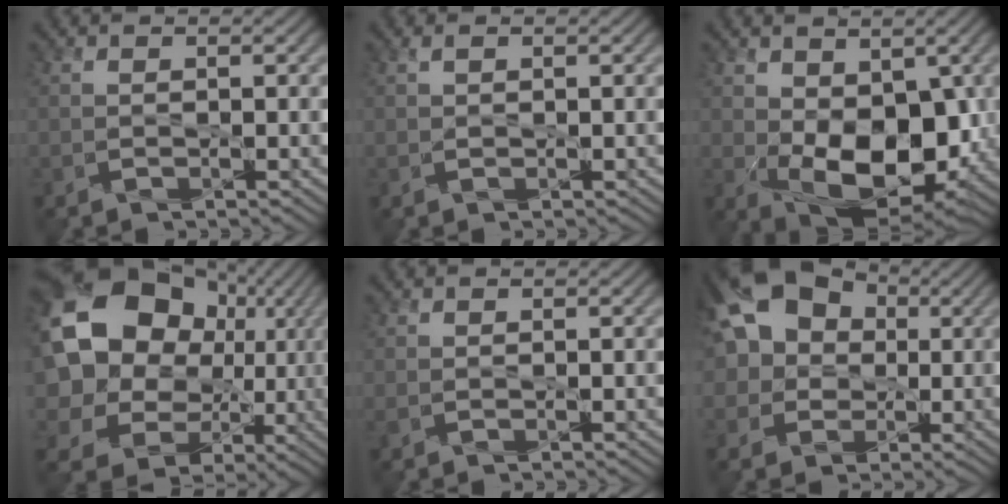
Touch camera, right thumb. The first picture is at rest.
{"total": 0.6, "force": [0.5, 0.3, 0.1], "torque": [-0.005, 0.004, 0.010]}
{"total": 10.9, "force": [-0.5, 6.9, 8.4], "torque": [-0.147, -0.026, 0.000]}
{"total": 21.2, "force": [5.2, 17.8, 10.2], "torque": [-0.275, 0.007, 0.099]}
{"total": 0.6, "force": [-0.1, 0.5, 0.2], "torque": [-0.010, -0.001, 0.000]}
{"total": 12.8, "force": [3.3, 10.0, 7.3], "torque": [-0.150, 0.033, 0.033]}